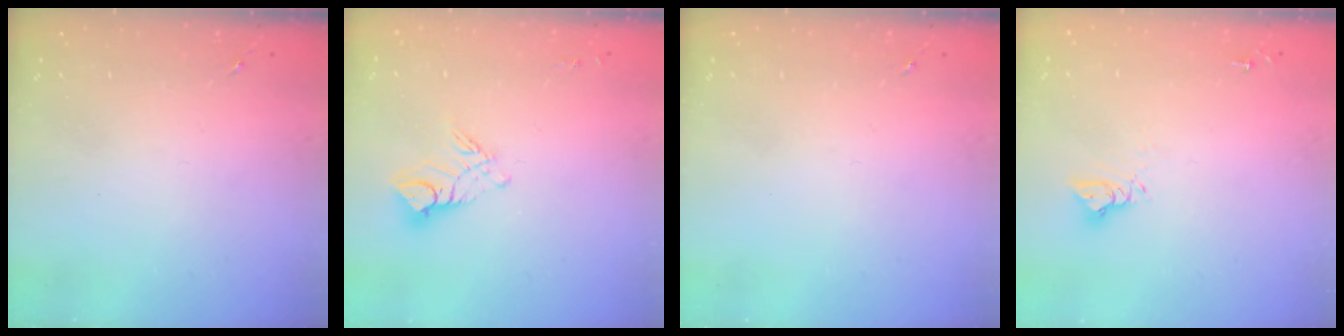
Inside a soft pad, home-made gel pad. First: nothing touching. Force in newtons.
{"total": 9.7, "press": 9.6, "slide": 0.8}
{"total": 0.0}
{"total": 6.2, "press": 6.2, "slide": 0.3}